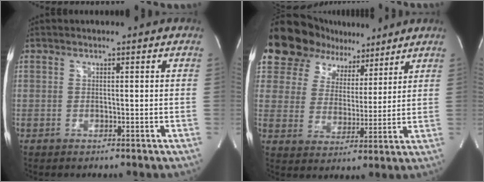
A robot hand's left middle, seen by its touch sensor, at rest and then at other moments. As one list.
[{"total": 14.9, "force": [11.4, 8.3, 4.7], "torque": [-0.081, 0.035, 0.188]}]